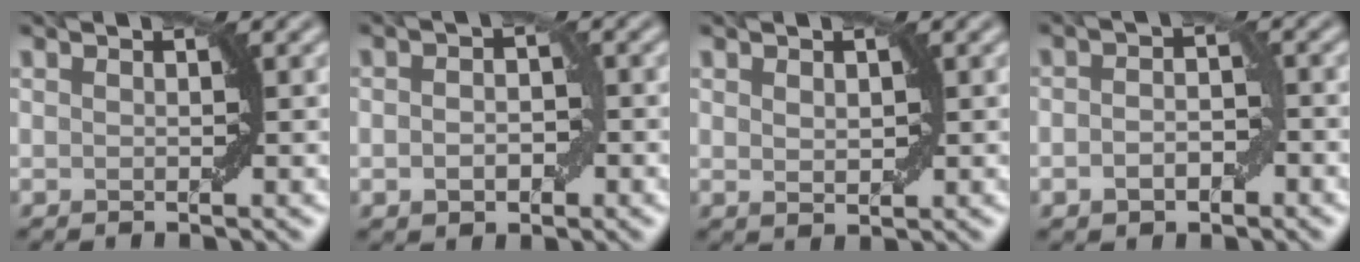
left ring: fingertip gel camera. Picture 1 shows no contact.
{"total": 2.6, "force": [-0.5, 1.6, 2.0], "torque": [-0.030, 0.002, -0.009]}
{"total": 1.2, "force": [0.5, 0.7, 0.9], "torque": [-0.014, -0.001, 0.014]}
{"total": 2.8, "force": [-0.9, 1.7, 2.1], "torque": [-0.033, 0.001, -0.019]}